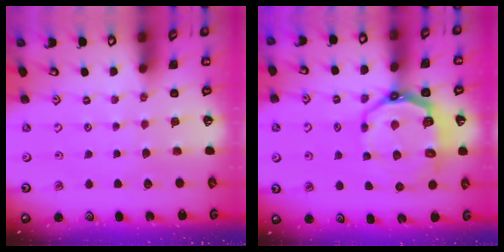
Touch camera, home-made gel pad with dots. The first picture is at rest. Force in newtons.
{"total": 13.2, "press": 12.6, "slide": 4.2}